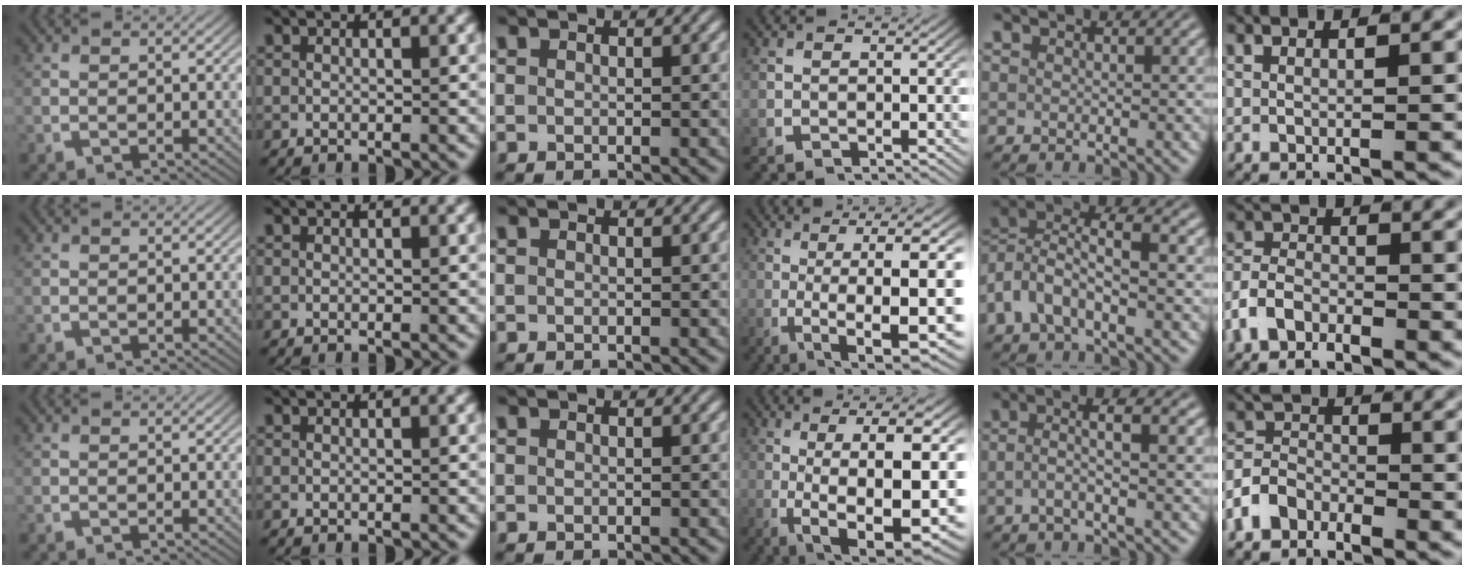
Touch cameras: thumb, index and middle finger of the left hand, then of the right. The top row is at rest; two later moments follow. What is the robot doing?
{"motion": "lift_and_place", "object": "coat"}